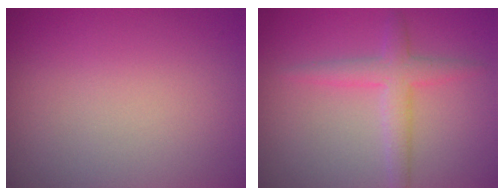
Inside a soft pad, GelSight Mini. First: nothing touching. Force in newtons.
{"total": 2.7, "press": 2.7, "slide": 0.1}